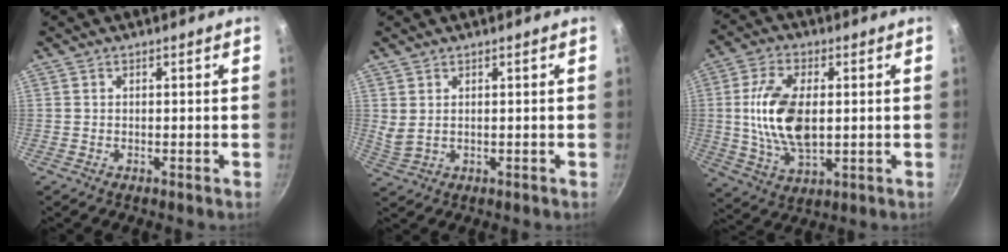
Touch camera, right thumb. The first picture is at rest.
{"total": 2.6, "force": [1.0, 1.3, 2.1], "torque": [-0.052, 0.000, 0.029]}
{"total": 14.5, "force": [0.9, 7.6, 12.3], "torque": [-0.237, -0.006, 0.024]}